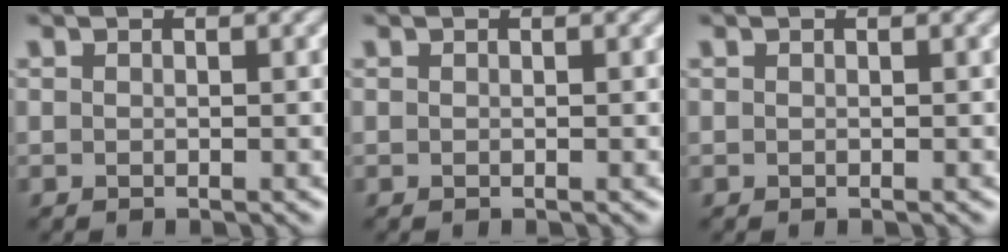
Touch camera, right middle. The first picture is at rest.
{"total": 0.0}
{"total": 0.0}